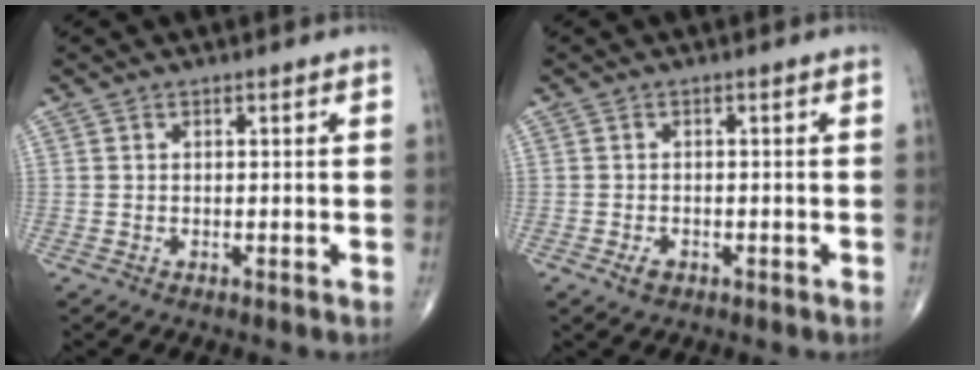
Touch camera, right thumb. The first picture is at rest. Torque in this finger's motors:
{"motor_torque": [2.05, 1.17, -0.01, -0.28, -0.02]}